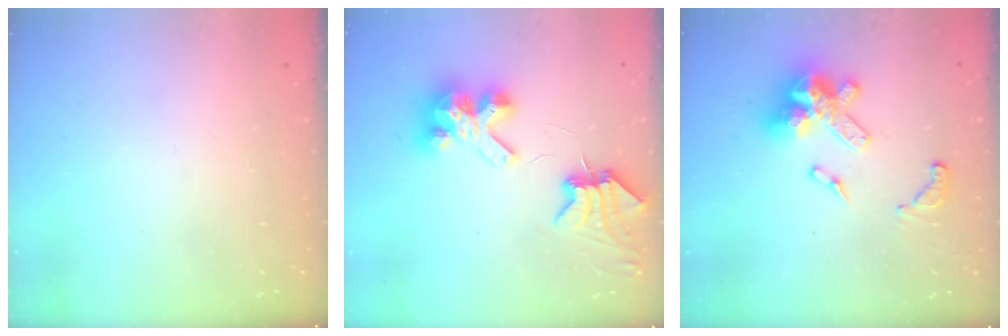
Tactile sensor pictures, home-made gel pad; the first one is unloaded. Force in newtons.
{"total": 8.0, "press": 7.9, "slide": 1.0}
{"total": 15.8, "press": 15.8, "slide": 1.4}